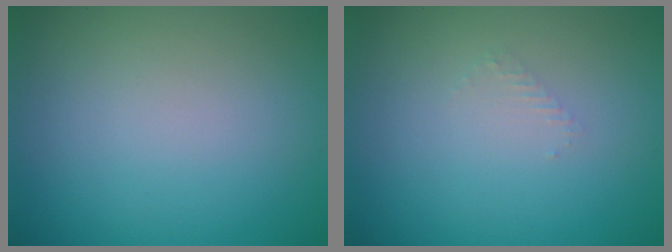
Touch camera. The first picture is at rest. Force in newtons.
{"total": 0.8, "press": 0.8, "slide": 0.3}